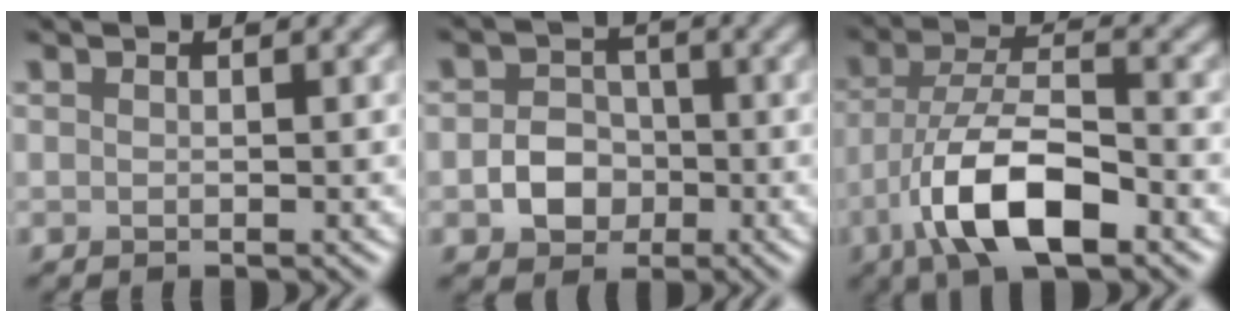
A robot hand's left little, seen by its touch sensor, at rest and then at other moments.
{"total": 3.4, "force": [-1.1, 2.8, 1.6], "torque": [-0.019, 0.002, -0.022]}
{"total": 8.8, "force": [-4.1, 3.3, 7.0], "torque": [-0.132, 0.006, -0.083]}